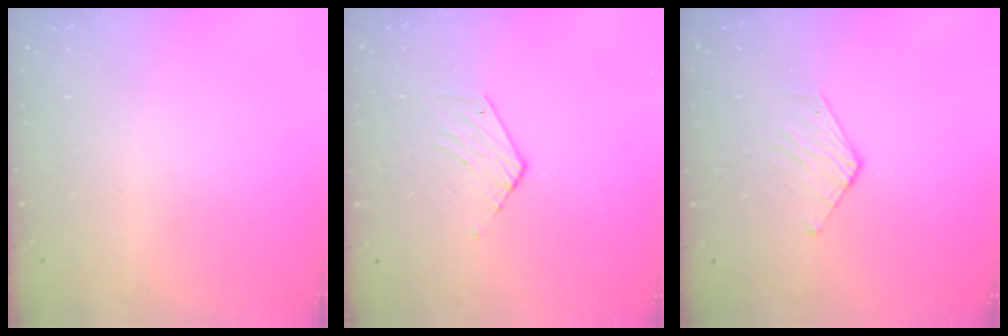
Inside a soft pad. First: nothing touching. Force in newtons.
{"total": 4.4, "press": 4.4, "slide": 0.4}
{"total": 3.9, "press": 3.9, "slide": 0.3}